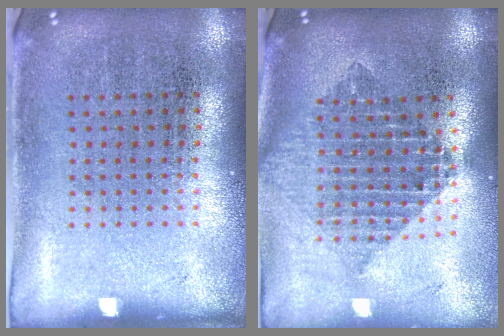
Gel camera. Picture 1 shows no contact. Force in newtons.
{"total": 2.1, "press": 1.7, "slide": 1.2}